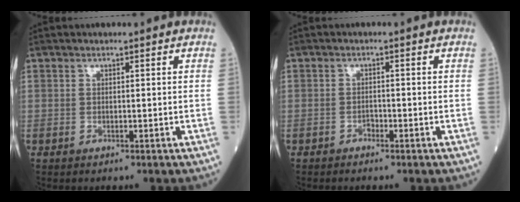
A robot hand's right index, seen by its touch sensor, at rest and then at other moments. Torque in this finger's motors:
{"motor_torque": [0.06, 0.02, 0.01, 0.02]}